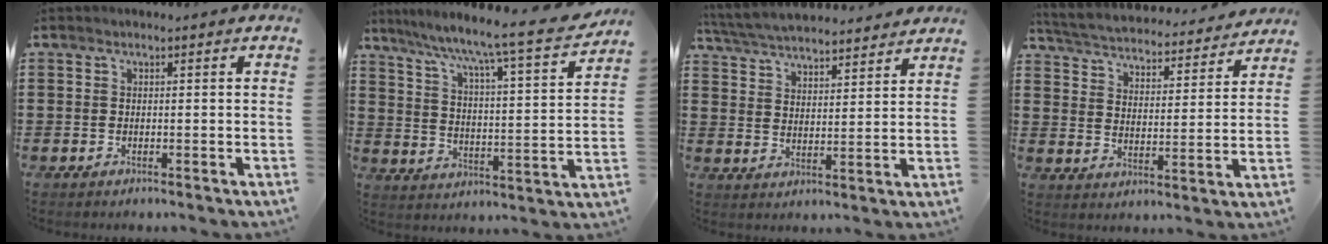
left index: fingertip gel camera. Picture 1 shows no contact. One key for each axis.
{"total": 7.3, "fx": 6.3, "fy": -0.8, "fz": 3.6, "tx": -0.090, "ty": -0.057, "tz": 0.095}
{"total": 5.2, "fx": 5.1, "fy": 0.8, "fz": 0.6, "tx": -0.037, "ty": -0.022, "tz": 0.090}
{"total": 3.9, "fx": 3.9, "fy": 0.1, "fz": 0.2, "tx": -0.028, "ty": -0.034, "tz": 0.060}